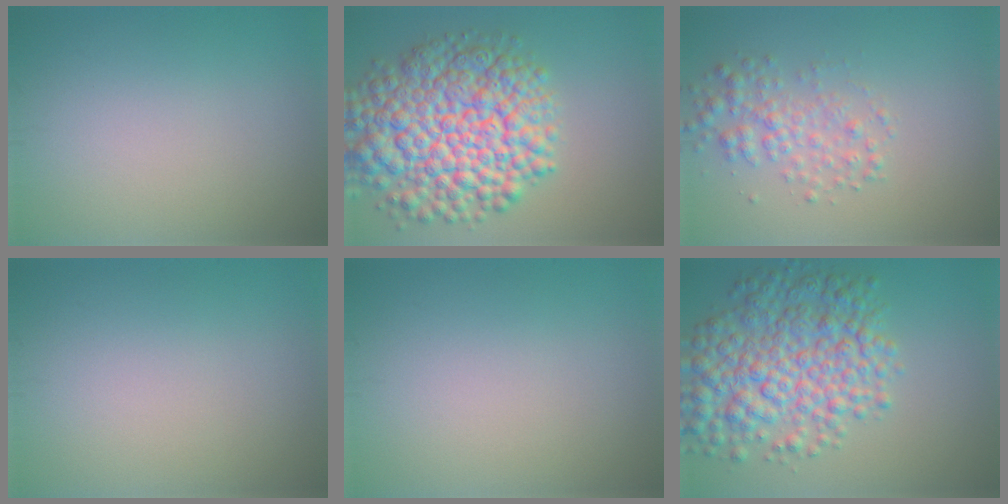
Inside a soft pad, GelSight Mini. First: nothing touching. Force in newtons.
{"total": 11.7, "press": 11.7, "slide": 0.4}
{"total": 2.7, "press": 2.7, "slide": 0.0}
{"total": 0.0}
{"total": 0.0}
{"total": 8.2, "press": 8.2, "slide": 0.2}